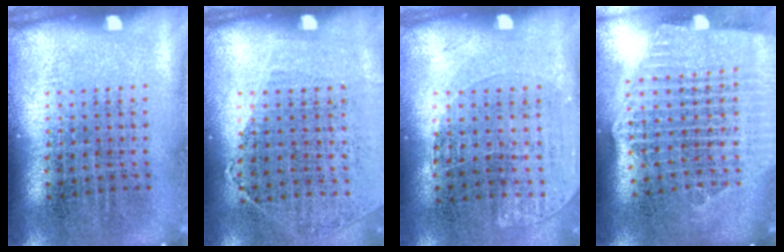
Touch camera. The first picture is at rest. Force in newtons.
{"total": 1.2, "press": 0.9, "slide": 0.7}
{"total": 1.2, "press": 1.0, "slide": 0.7}
{"total": 2.7, "press": 2.3, "slide": 1.4}